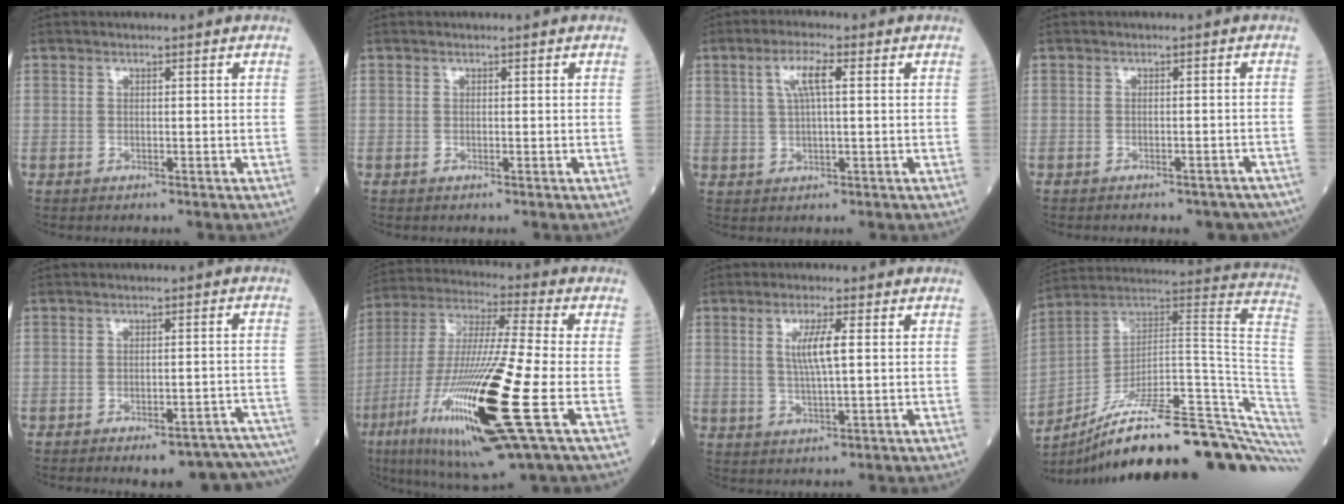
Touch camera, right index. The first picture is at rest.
{"total": 0.0}
{"total": 4.9, "force": [1.7, 0.9, 4.5], "torque": [-0.093, 0.011, 0.034]}
{"total": 9.5, "force": [-8.3, 3.6, 3.0], "torque": [-0.037, 0.003, -0.079]}
{"total": 13.8, "force": [-12.5, 2.3, 5.5], "torque": [-0.007, 0.026, -0.139]}
{"total": 26.0, "force": [-8.4, 1.7, 24.5], "torque": [-0.502, -0.053, -0.153]}
{"total": 5.1, "force": [1.1, 0.3, 5.0], "torque": [-0.097, -0.001, 0.023]}
{"total": 32.4, "force": [-23.6, 3.0, 21.9], "torque": [-0.200, 0.018, -0.341]}